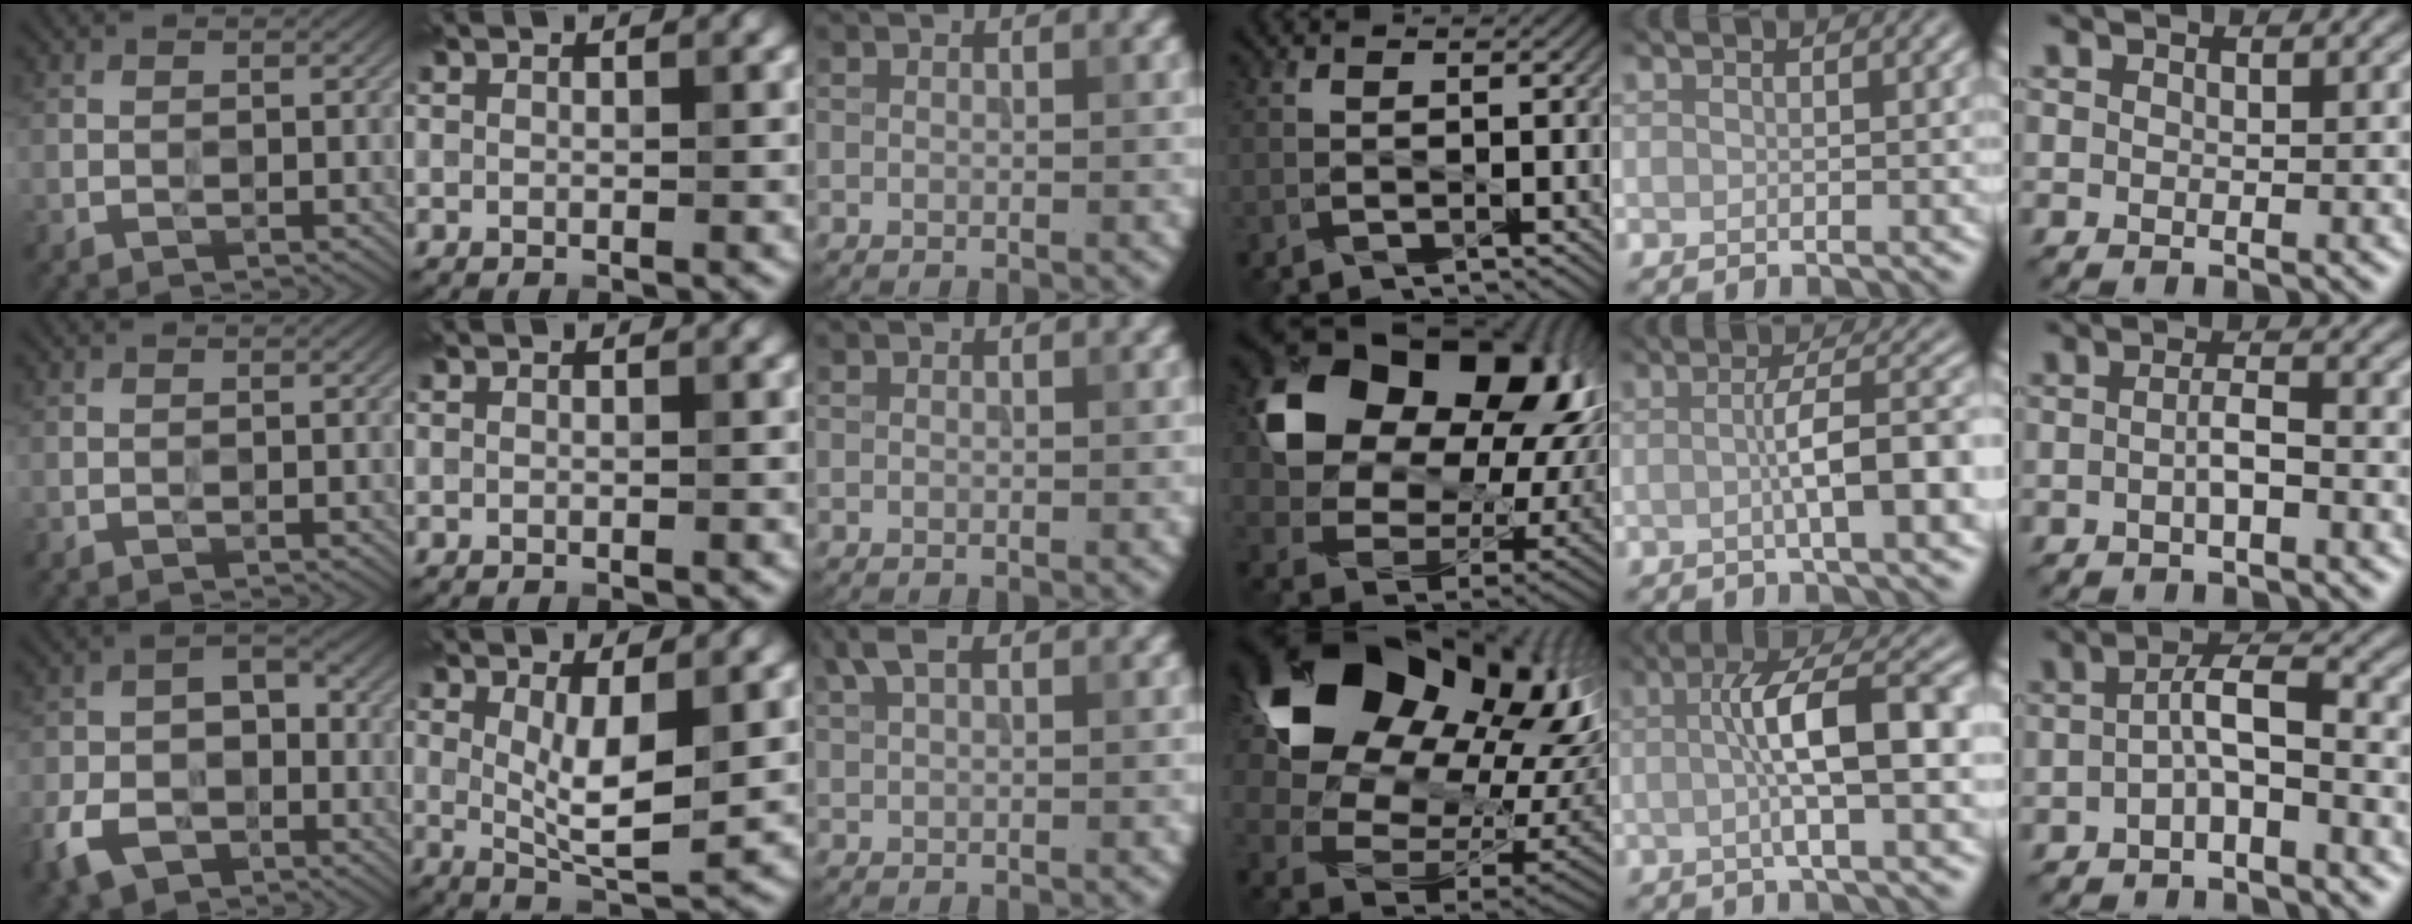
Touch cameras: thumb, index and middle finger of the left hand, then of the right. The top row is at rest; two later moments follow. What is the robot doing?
{"motion": "wipe", "object": "glasses"}